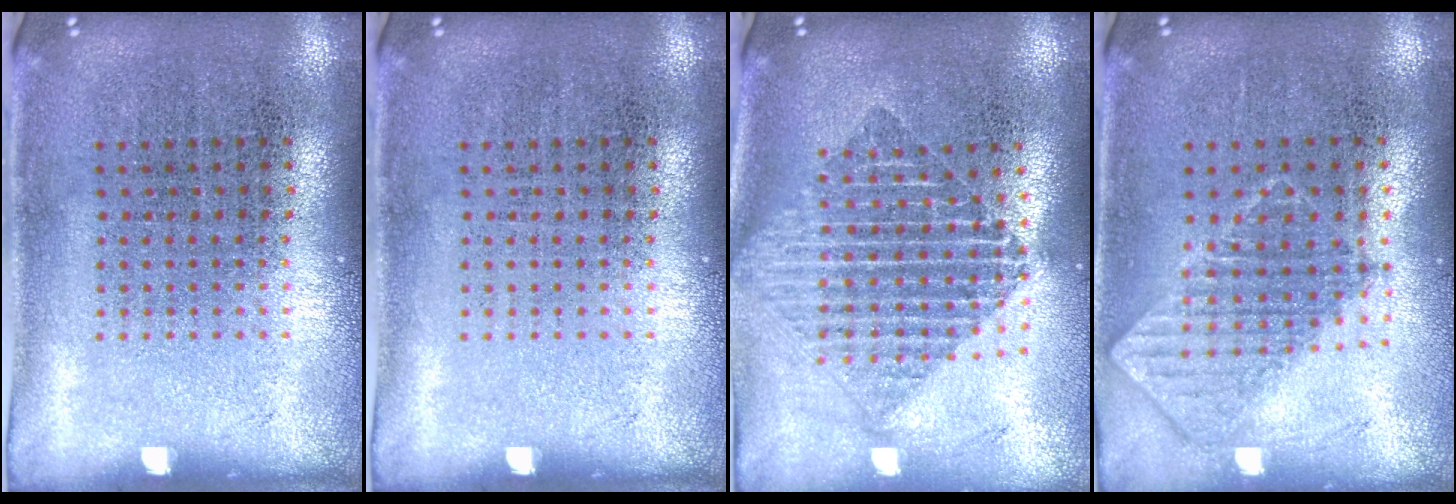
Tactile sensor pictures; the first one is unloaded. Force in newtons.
{"total": 0.0}
{"total": 1.8, "press": 1.5, "slide": 1.0}
{"total": 0.9, "press": 0.8, "slide": 0.2}